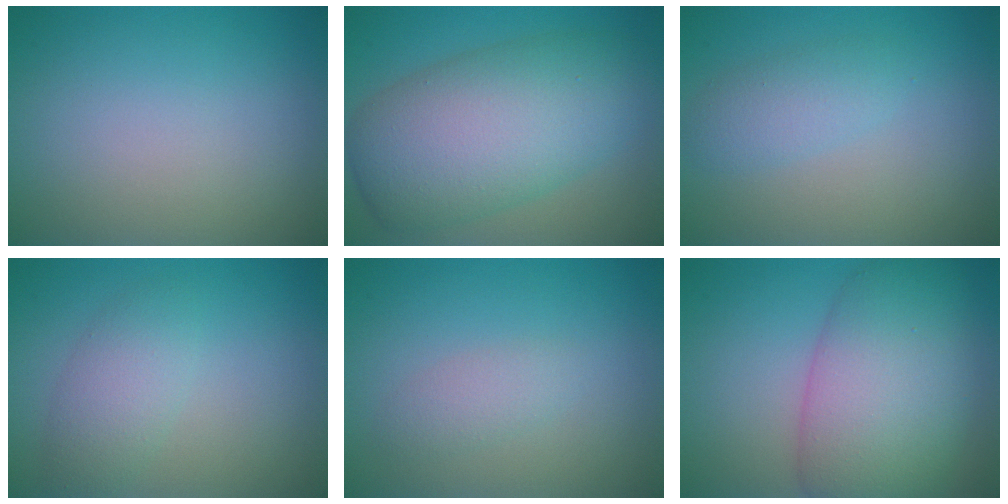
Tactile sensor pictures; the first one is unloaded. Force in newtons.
{"total": 10.4, "press": 10.4, "slide": 0.4}
{"total": 2.2, "press": 2.2, "slide": 0.1}
{"total": 2.9, "press": 2.9, "slide": 0.0}
{"total": 1.5, "press": 1.5, "slide": 0.1}
{"total": 9.9, "press": 9.9, "slide": 0.5}